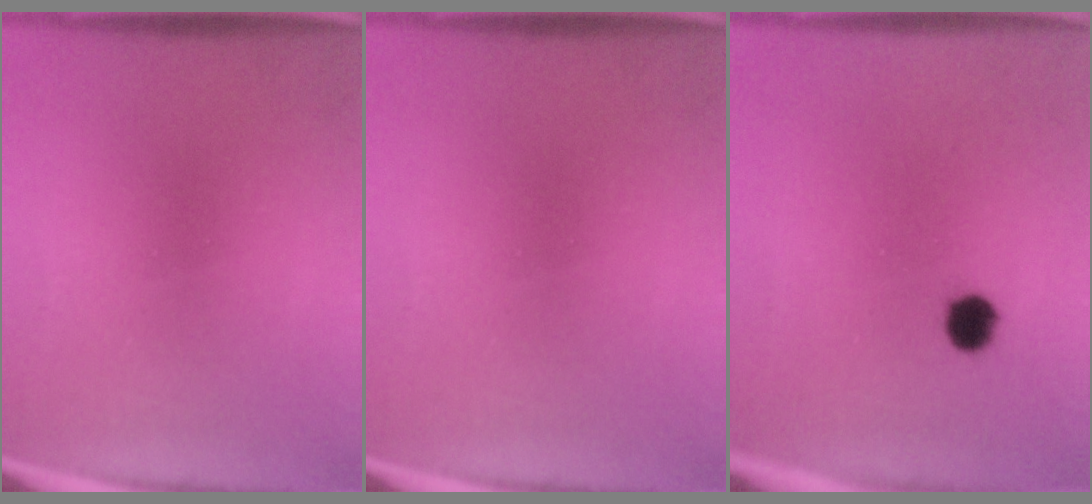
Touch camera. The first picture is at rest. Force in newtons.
{"total": 0.0}
{"total": 3.3}